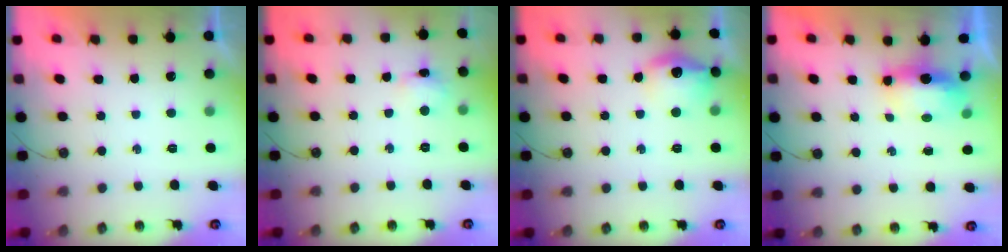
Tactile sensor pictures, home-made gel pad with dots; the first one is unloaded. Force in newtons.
{"total": 2.8, "press": 2.8, "slide": 0.5}
{"total": 13.5, "press": 13.4, "slide": 1.1}
{"total": 6.3, "press": 6.2, "slide": 1.2}